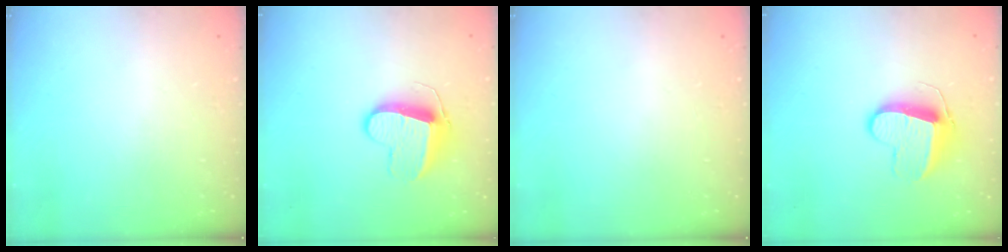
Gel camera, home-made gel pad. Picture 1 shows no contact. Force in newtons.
{"total": 10.6, "press": 10.6, "slide": 0.9}
{"total": 0.0}
{"total": 10.6, "press": 10.6, "slide": 0.9}